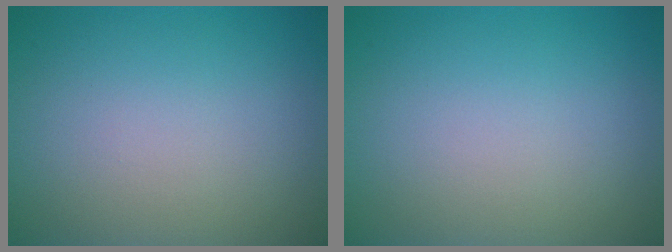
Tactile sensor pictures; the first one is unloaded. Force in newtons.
{"total": 0.0}